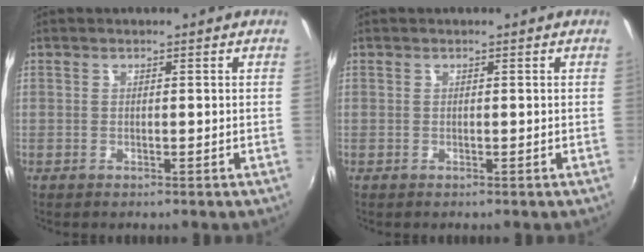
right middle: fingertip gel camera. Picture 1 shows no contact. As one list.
[{"total": 0.0}]